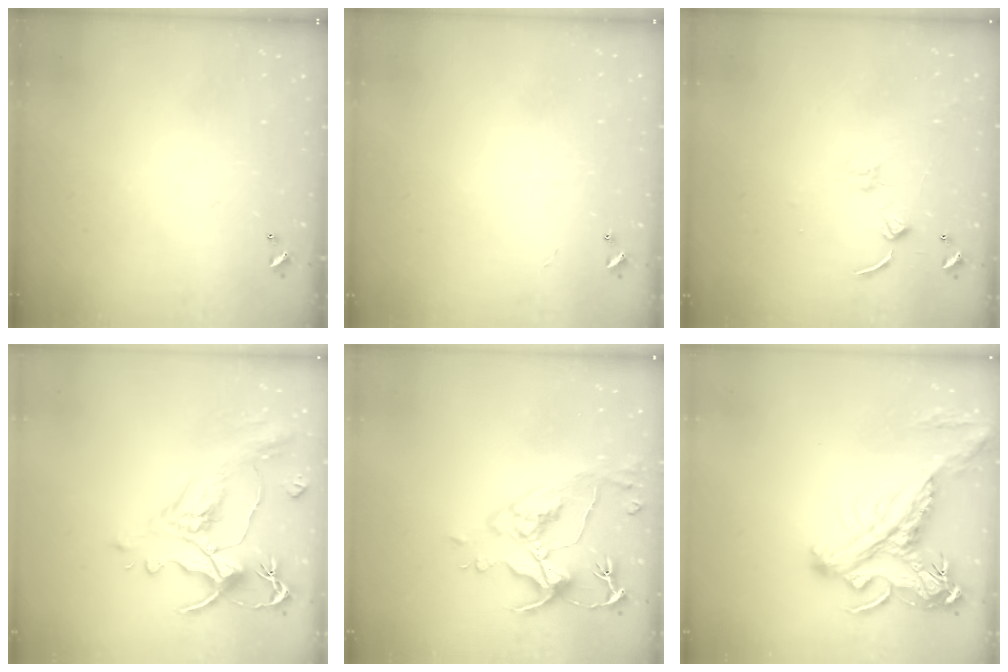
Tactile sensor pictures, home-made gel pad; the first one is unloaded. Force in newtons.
{"total": 2.4, "press": 2.4, "slide": 0.3}
{"total": 1.4, "press": 1.3, "slide": 0.3}
{"total": 1.5, "press": 0.1, "slide": 1.5}
{"total": 6.6, "press": 6.5, "slide": 1.5}
{"total": 6.0, "press": 5.8, "slide": 1.7}